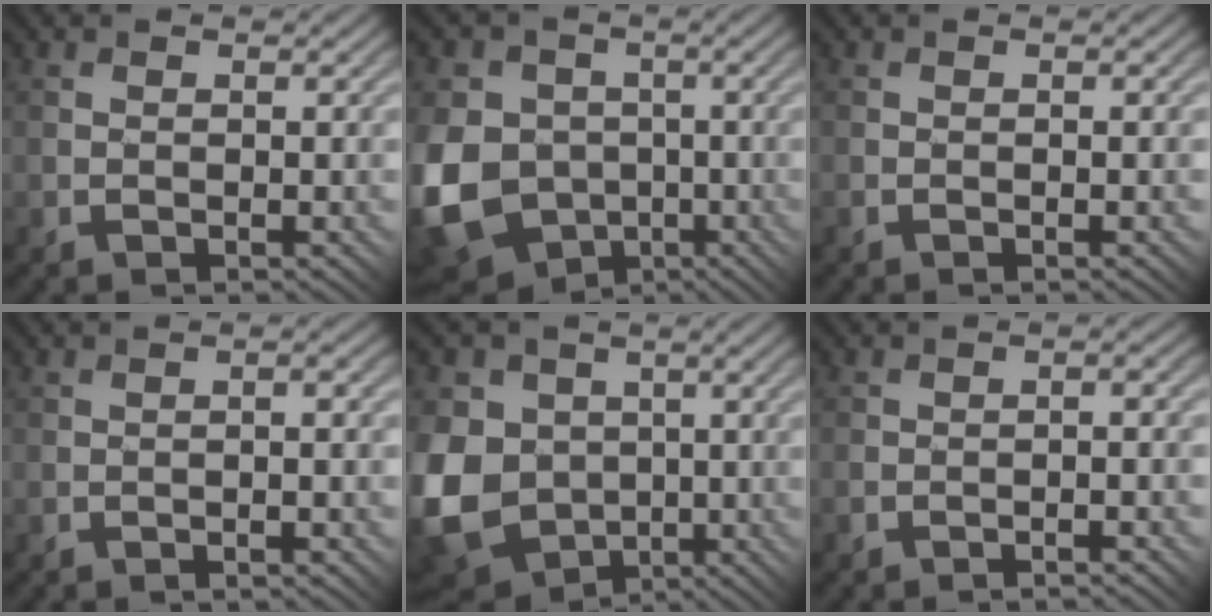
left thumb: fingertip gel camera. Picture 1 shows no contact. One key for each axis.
{"total": 13.3, "fx": -3.6, "fy": 11.2, "fz": 6.4, "tx": -0.196, "ty": -0.033, "tz": -0.083}
{"total": 1.1, "fx": -0.5, "fy": 0.2, "fz": 0.9, "tx": -0.011, "ty": 0.003, "tz": -0.005}
{"total": 2.4, "fx": -1.3, "fy": 0.5, "fz": 1.9, "tx": -0.025, "ty": 0.007, "tz": -0.018}
{"total": 12.7, "fx": -2.0, "fy": 10.8, "fz": 6.3, "tx": -0.186, "ty": -0.022, "tz": -0.056}
{"total": 2.3, "fx": -2.0, "fy": 0.3, "fz": 1.2, "tx": -0.017, "ty": 0.010, "tz": -0.039}